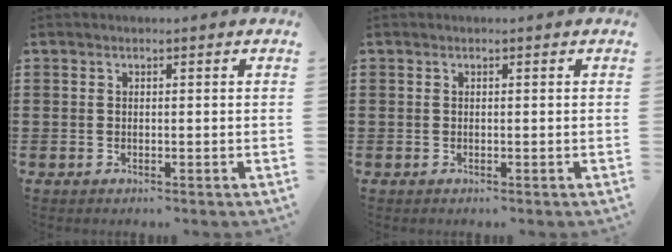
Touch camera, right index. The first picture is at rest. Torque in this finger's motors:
{"motor_torque": [0.00, 0.00, 0.02, -0.01]}